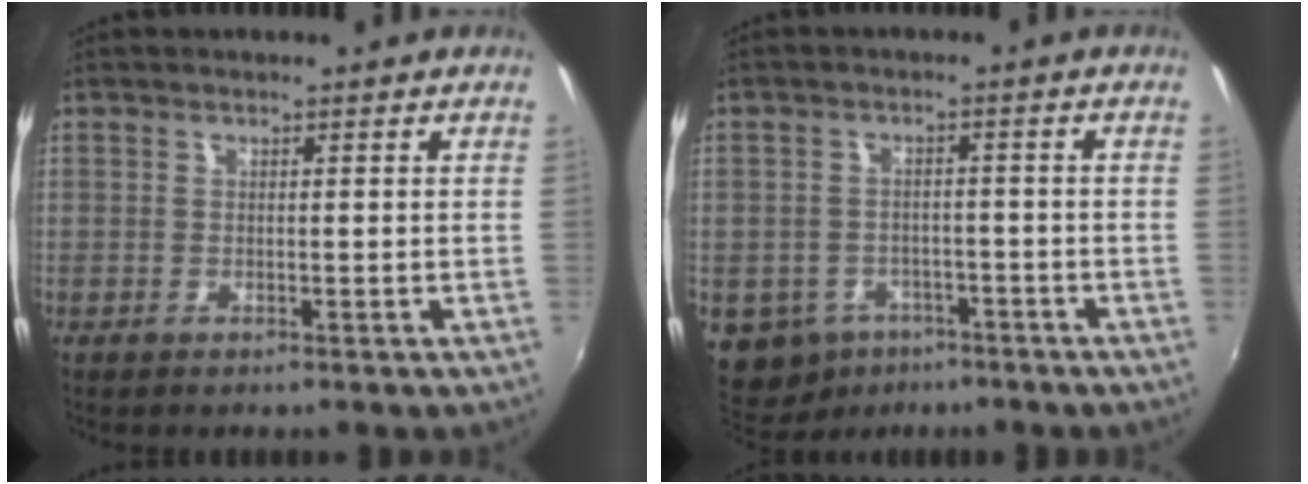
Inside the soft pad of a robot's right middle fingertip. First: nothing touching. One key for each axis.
{"total": 10.2, "fx": -5.6, "fy": 7.8, "fz": 3.4, "tx": -0.110, "ty": -0.006, "tz": -0.071}